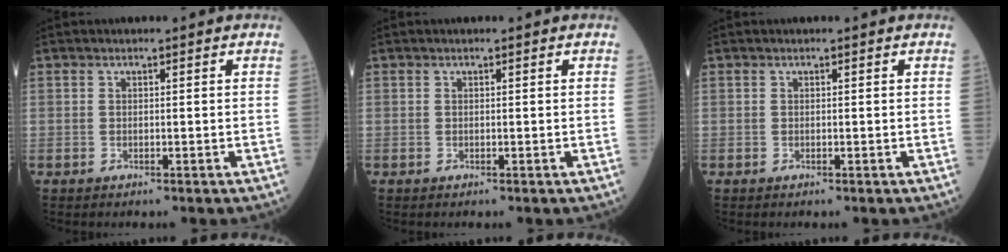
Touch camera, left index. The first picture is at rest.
{"total": 0.0}
{"total": 0.0}